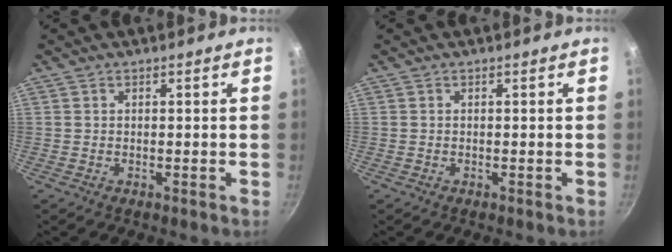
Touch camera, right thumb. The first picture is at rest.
{"total": 0.0}